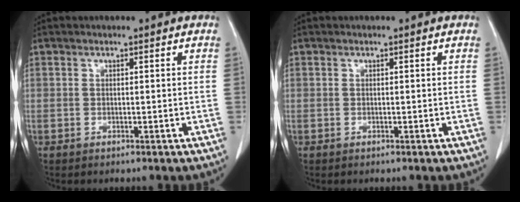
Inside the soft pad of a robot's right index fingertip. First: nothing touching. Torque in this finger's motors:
{"motor_torque": [0.00, 0.00, 0.00, 0.00]}